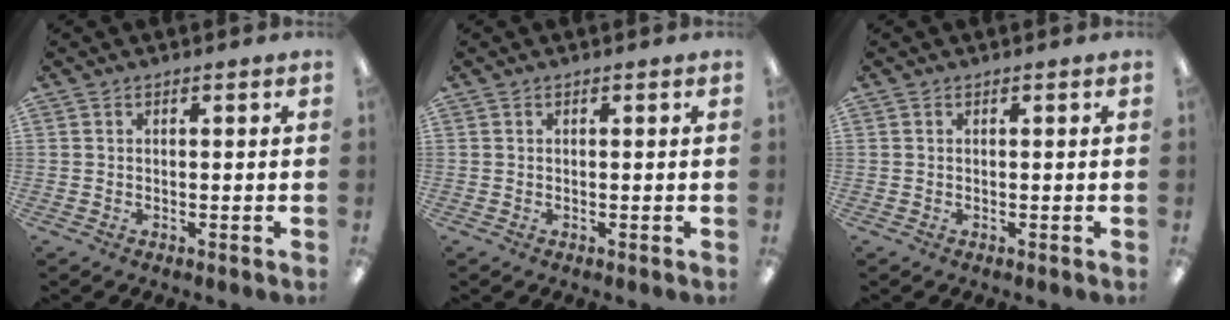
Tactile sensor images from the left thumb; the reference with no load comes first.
{"total": 0.0}
{"total": 0.0}